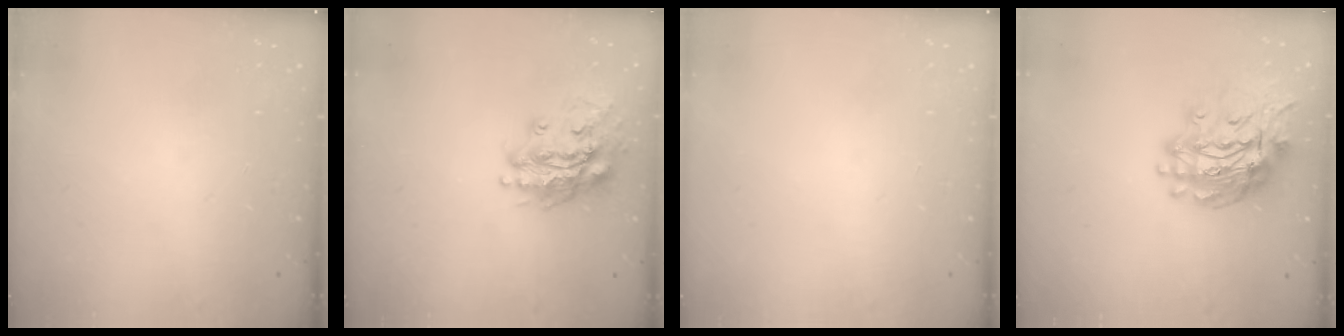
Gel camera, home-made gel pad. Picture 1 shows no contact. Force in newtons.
{"total": 18.0, "press": 17.8, "slide": 2.5}
{"total": 0.0}
{"total": 17.2, "press": 17.1, "slide": 1.9}